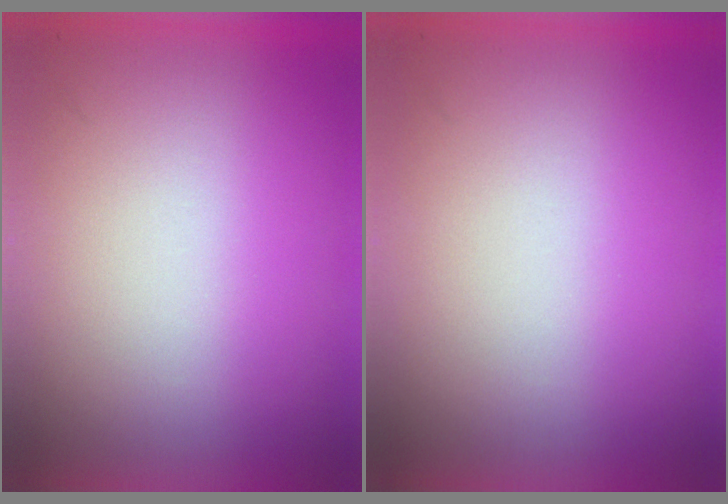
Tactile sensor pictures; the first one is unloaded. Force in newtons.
{"total": 0.0}